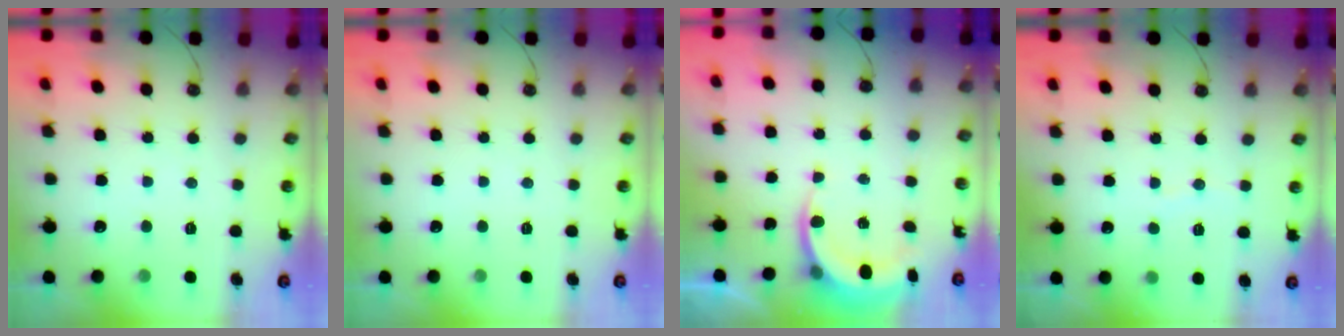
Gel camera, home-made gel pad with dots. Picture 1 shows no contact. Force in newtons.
{"total": 0.0}
{"total": 5.6, "press": 5.2, "slide": 1.8}
{"total": 3.0, "press": 3.0, "slide": 0.4}